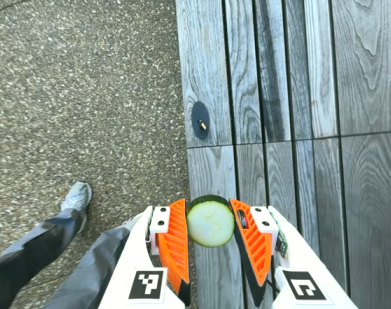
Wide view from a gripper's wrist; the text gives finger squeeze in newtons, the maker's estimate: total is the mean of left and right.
{"total": 10.7, "left": 10.6, "right": 10.8}